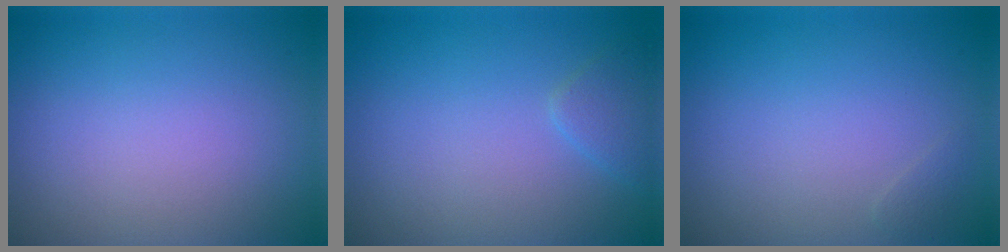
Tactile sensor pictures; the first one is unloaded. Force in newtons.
{"total": 1.5, "press": 1.5, "slide": 0.1}
{"total": 0.5, "press": 0.5, "slide": 0.0}